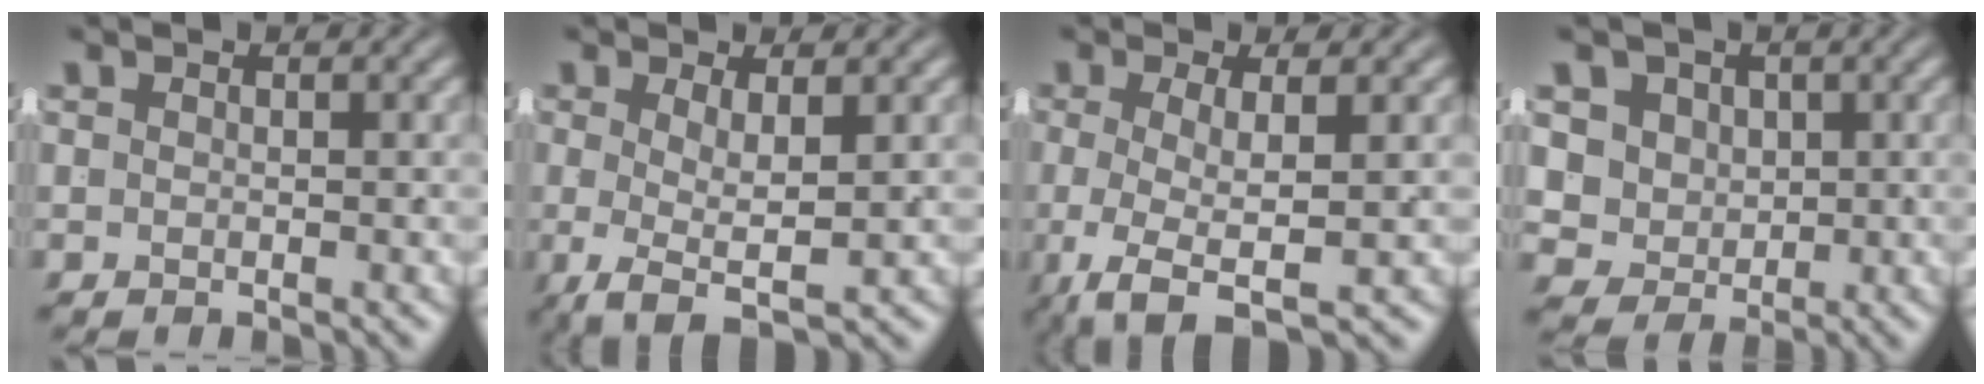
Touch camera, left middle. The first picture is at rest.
{"total": 4.1, "force": [-1.9, 1.0, 3.5], "torque": [-0.062, -0.032, -0.013]}
{"total": 5.4, "force": [-2.9, 1.6, 4.3], "torque": [-0.092, -0.039, -0.024]}
{"total": 8.9, "force": [0.3, 8.1, 3.8], "torque": [-0.111, -0.042, 0.015]}